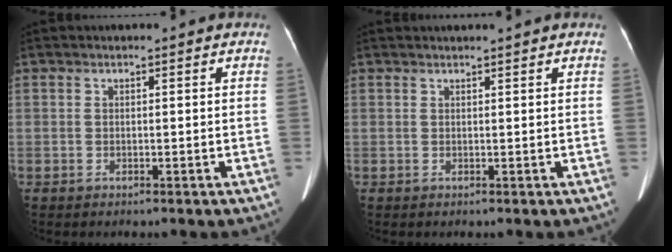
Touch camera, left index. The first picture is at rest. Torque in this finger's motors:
{"motor_torque": [-0.06, -0.11, -0.14, -0.01]}